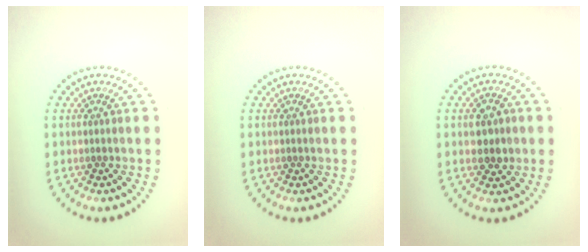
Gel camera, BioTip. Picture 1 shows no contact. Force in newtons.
{"total": 0.0}
{"total": 2.4, "press": 2.4, "slide": 0.2}